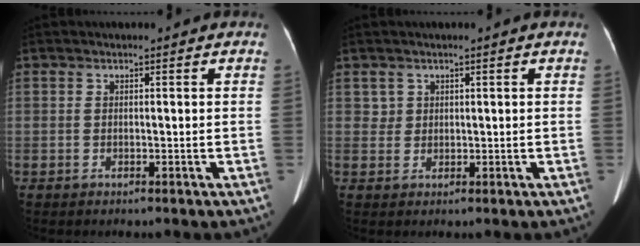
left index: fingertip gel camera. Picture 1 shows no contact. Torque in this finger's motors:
{"motor_torque": [-0.08, -0.13, -0.02, 0.00]}